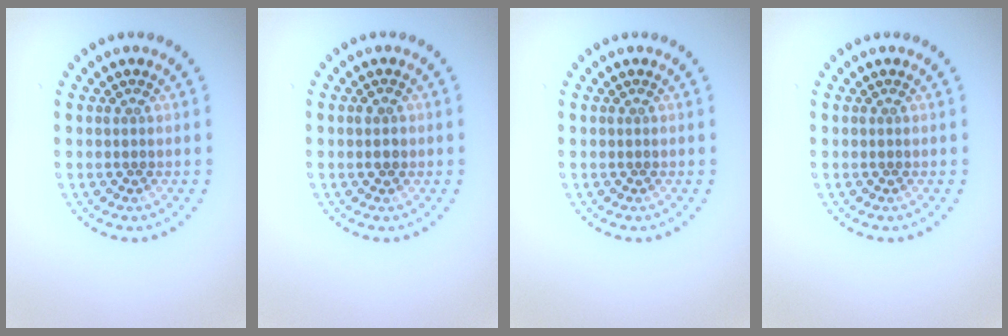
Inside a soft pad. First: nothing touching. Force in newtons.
{"total": 1.5, "press": 1.5, "slide": 0.2}
{"total": 0.0}
{"total": 0.0}